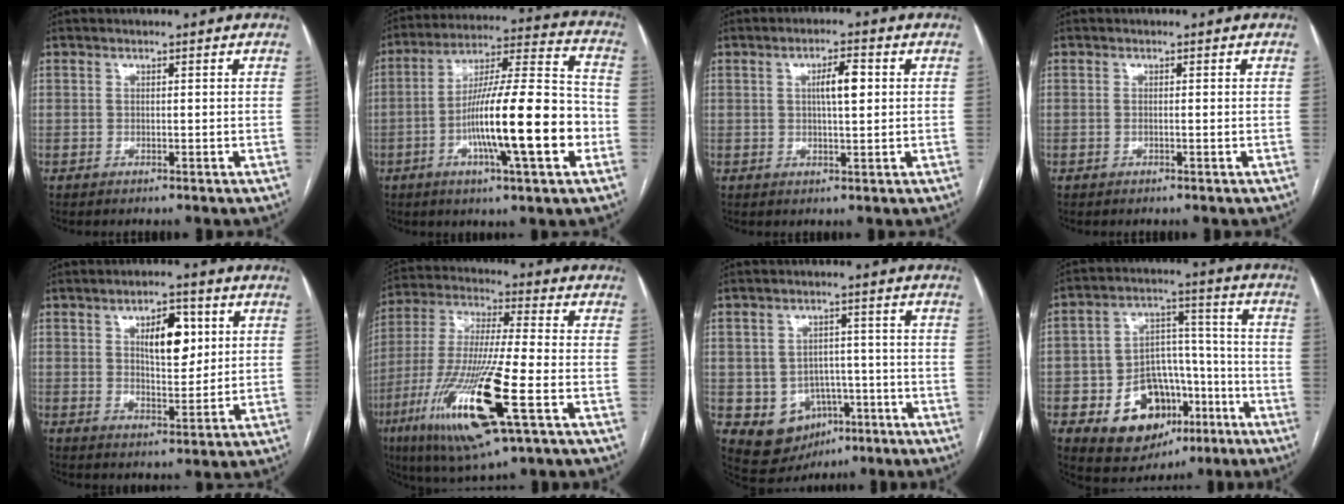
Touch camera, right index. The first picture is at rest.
{"total": 19.1, "force": [-5.1, 1.6, 18.4], "torque": [-0.312, 0.002, -0.083]}
{"total": 4.6, "force": [1.0, 0.9, 4.4], "torque": [-0.076, 0.006, 0.015]}
{"total": 0.6, "force": [-0.1, 0.0, 0.6], "torque": [-0.014, -0.002, 0.001]}
{"total": 7.9, "force": [2.6, 3.3, 6.7], "torque": [-0.105, 0.006, 0.045]}
{"total": 19.9, "force": [-7.4, 1.8, 18.4], "torque": [-0.400, -0.040, -0.134]}
{"total": 8.5, "force": [-2.9, 7.2, 3.4], "torque": [-0.050, 0.023, -0.029]}
{"total": 14.5, "force": [-6.1, 10.3, 8.2], "torque": [-0.120, 0.036, -0.078]}